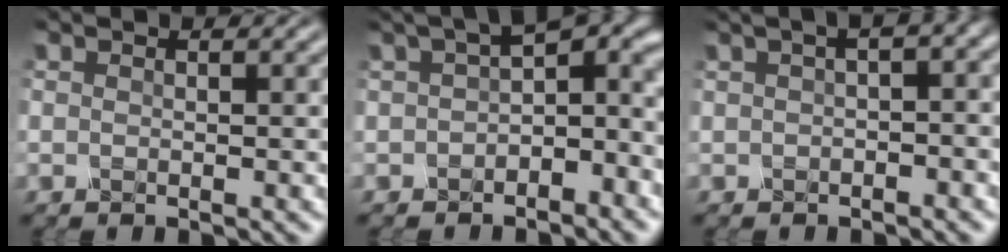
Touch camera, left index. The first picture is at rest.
{"total": 6.0, "force": [-0.5, 2.9, 5.3], "torque": [-0.060, 0.014, -0.021]}
{"total": 5.3, "force": [1.2, 2.2, 4.6], "torque": [-0.042, 0.022, 0.001]}